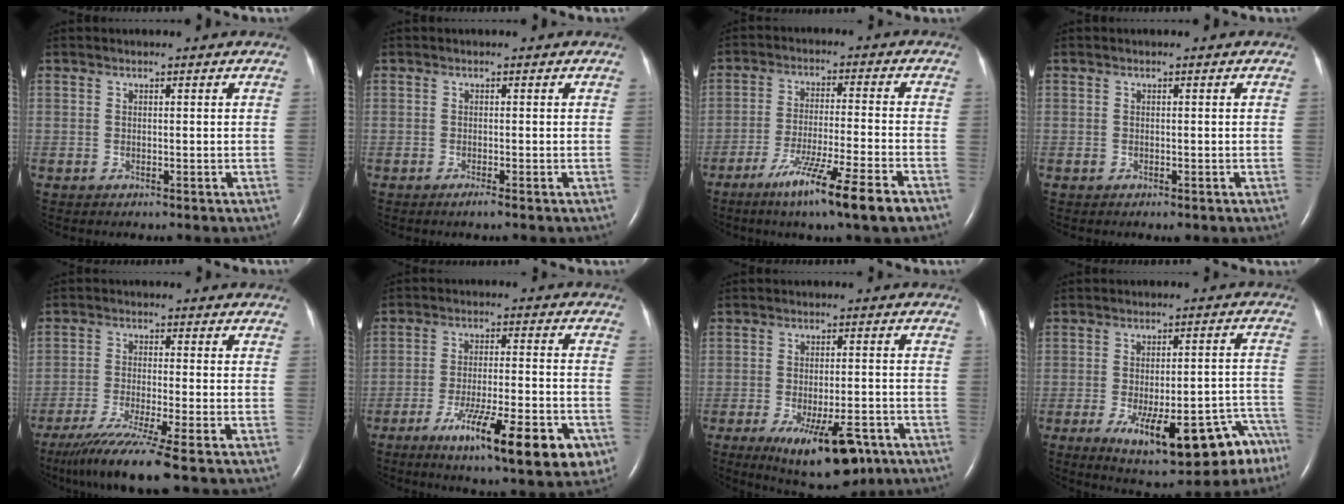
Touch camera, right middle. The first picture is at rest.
{"total": 0.9, "force": [-0.7, -0.1, 0.7], "torque": [-0.014, -0.002, -0.012]}
{"total": 12.2, "force": [-7.6, -0.9, 9.5], "torque": [-0.167, -0.037, -0.126]}
{"total": 0.8, "force": [-0.5, 0.5, 0.5], "torque": [-0.011, -0.001, -0.003]}
{"total": 10.0, "force": [-7.0, -1.3, 7.0], "torque": [-0.119, -0.035, -0.117]}
{"total": 15.5, "force": [-7.9, 2.5, 13.1], "torque": [-0.168, -0.016, -0.112]}
{"total": 12.4, "force": [-7.0, 4.0, 9.4], "torque": [-0.136, -0.015, -0.097]}
{"total": 18.3, "force": [-10.9, 5.4, 13.6], "torque": [-0.115, 0.031, -0.143]}